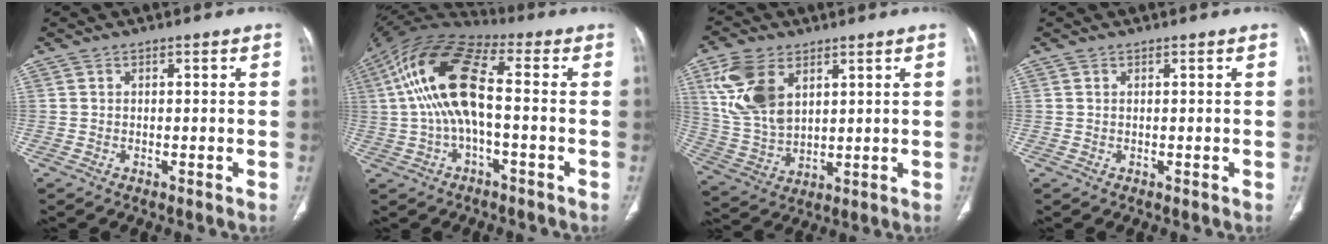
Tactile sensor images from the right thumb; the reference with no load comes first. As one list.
[{"total": 16.3, "force": [0.2, 6.6, 14.9], "torque": [-0.305, 0.043, -0.001]}, {"total": 13.4, "force": [5.5, 8.2, 9.1], "torque": [-0.183, -0.015, 0.123]}, {"total": 0.0}]